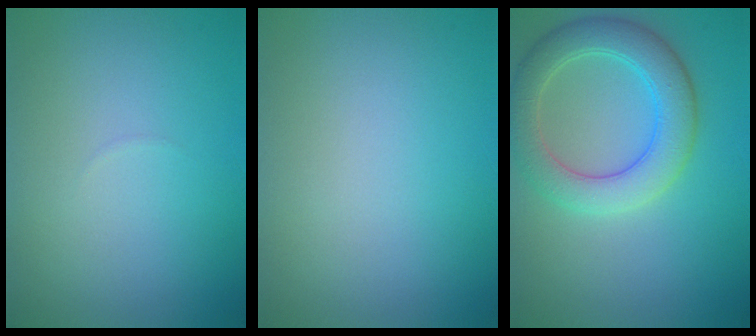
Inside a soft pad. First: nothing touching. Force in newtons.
{"total": 0.0}
{"total": 5.3, "press": 5.3, "slide": 0.5}